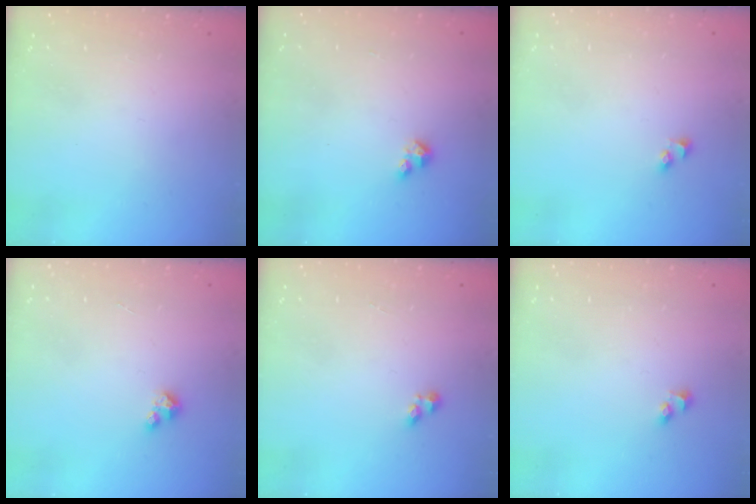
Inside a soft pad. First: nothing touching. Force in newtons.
{"total": 2.9, "press": 2.8, "slide": 0.6}
{"total": 2.5, "press": 2.5, "slide": 0.3}
{"total": 2.7, "press": 2.7, "slide": 0.3}
{"total": 3.0, "press": 2.9, "slide": 0.6}
{"total": 2.7, "press": 2.5, "slide": 1.2}